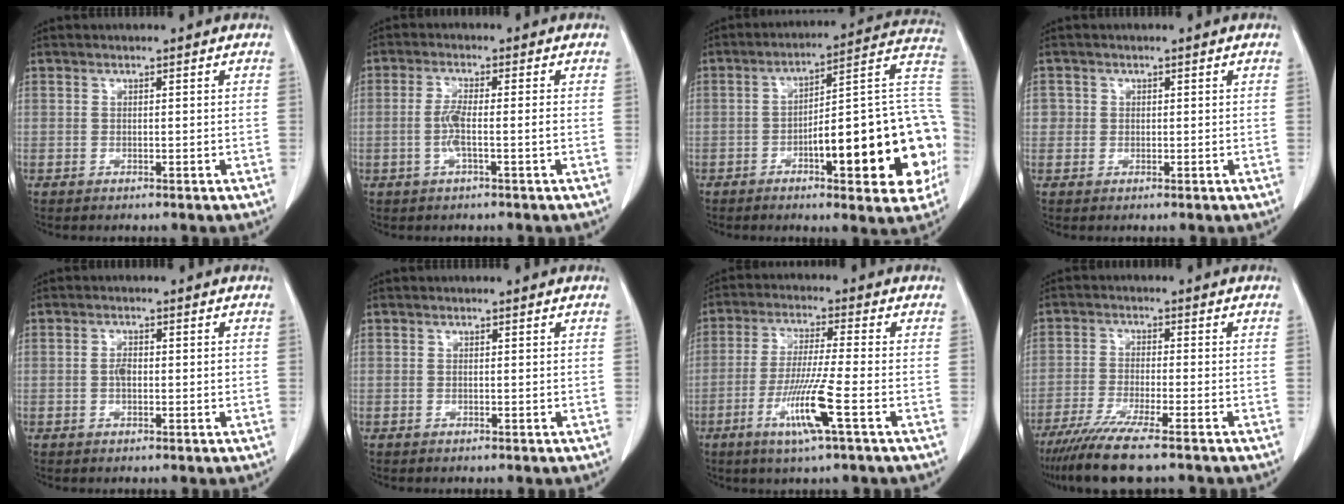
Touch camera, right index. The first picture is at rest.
{"total": 3.9, "force": [-1.0, 0.1, 3.7], "torque": [-0.078, 0.002, -0.020]}
{"total": 23.1, "force": [-5.9, 4.5, 21.9], "torque": [-0.222, 0.033, -0.068]}
{"total": 1.7, "force": [0.2, 1.6, 0.2], "torque": [0.011, 0.005, 0.000]}
{"total": 2.2, "force": [-0.2, 1.0, 2.0], "torque": [-0.038, 0.003, -0.002]}
{"total": 0.0}
{"total": 9.4, "force": [-3.8, -0.8, 8.6], "torque": [-0.167, -0.019, -0.075]}
{"total": 9.5, "force": [-7.3, 0.1, 6.1], "torque": [-0.103, -0.026, -0.124]}